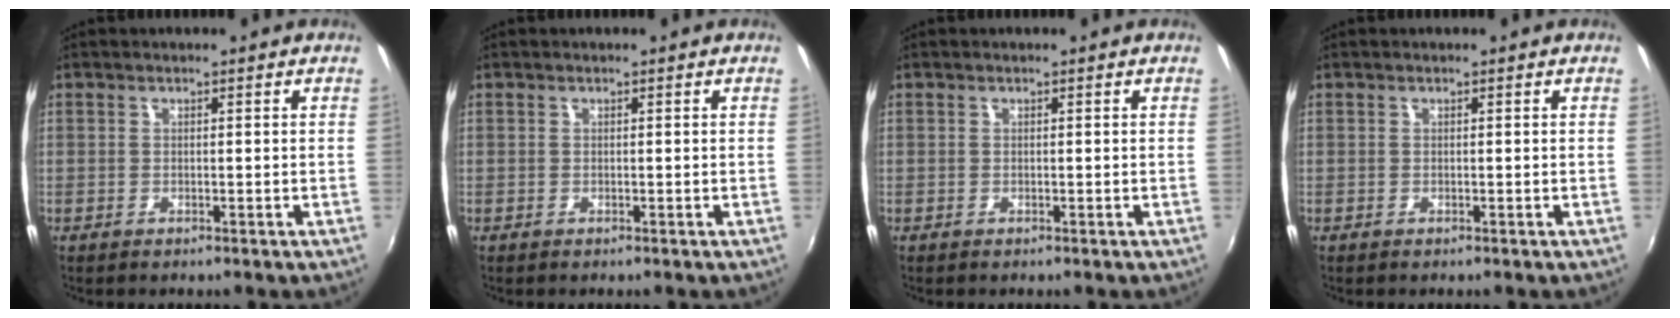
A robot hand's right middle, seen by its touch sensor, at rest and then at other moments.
{"total": 0.0}
{"total": 0.0}
{"total": 0.0}